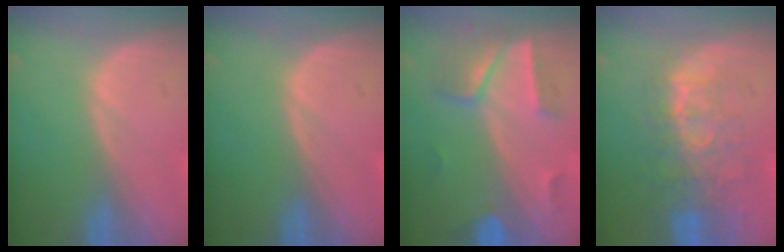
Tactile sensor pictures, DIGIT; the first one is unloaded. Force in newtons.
{"total": 0.0}
{"total": 7.2, "press": 6.3, "slide": 3.4}
{"total": 9.8, "press": 8.3, "slide": 5.1}